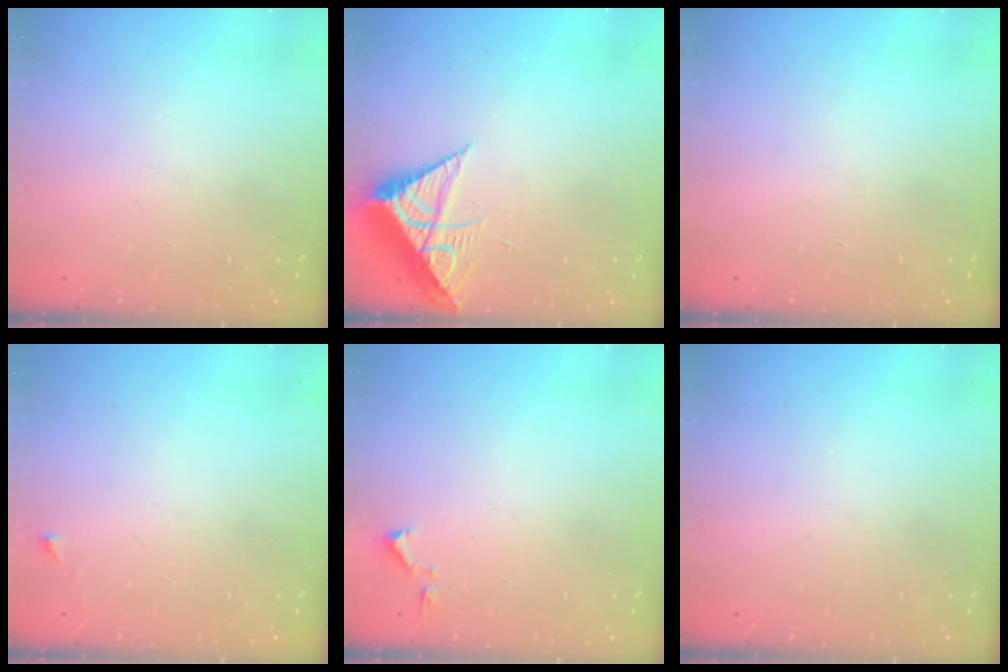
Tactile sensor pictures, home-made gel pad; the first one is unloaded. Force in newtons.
{"total": 8.3, "press": 8.3, "slide": 0.3}
{"total": 0.0}
{"total": 2.6, "press": 2.6, "slide": 0.3}
{"total": 3.5, "press": 3.4, "slide": 0.6}
{"total": 0.0}